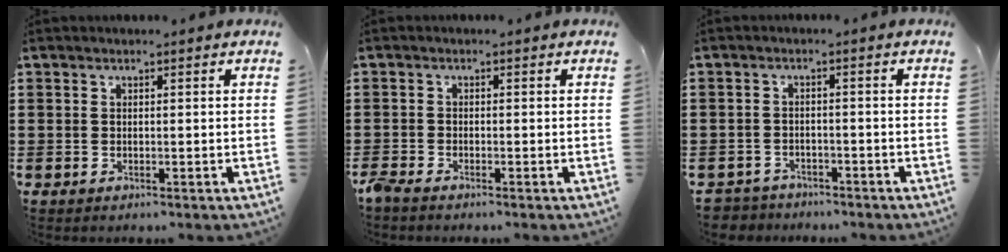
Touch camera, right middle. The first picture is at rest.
{"total": 1.5, "force": [-1.3, 0.1, 0.6], "torque": [-0.027, -0.006, -0.030]}
{"total": 2.8, "force": [-2.7, 0.6, -0.3], "torque": [-0.003, 0.000, -0.061]}